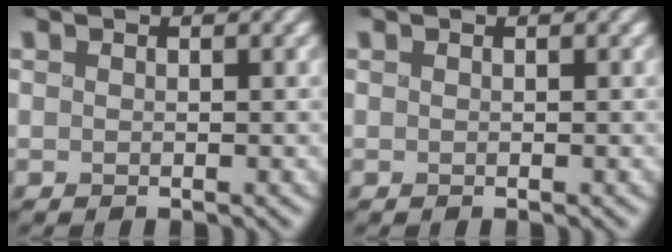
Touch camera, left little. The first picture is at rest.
{"total": 0.0}